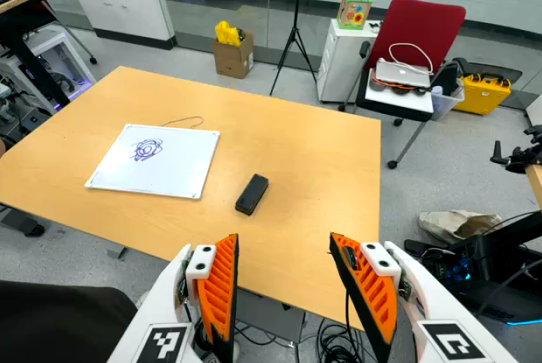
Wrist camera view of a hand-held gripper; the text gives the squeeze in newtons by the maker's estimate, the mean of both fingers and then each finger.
{"total": 0.0}